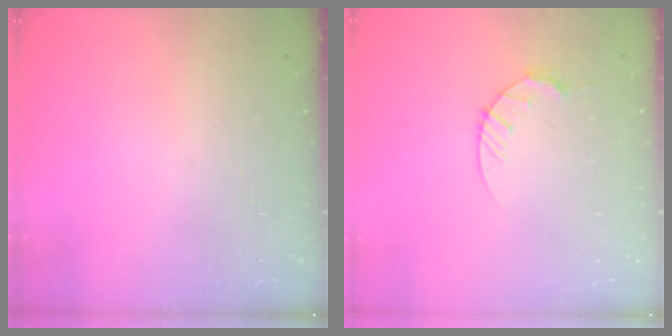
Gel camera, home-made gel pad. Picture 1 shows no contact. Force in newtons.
{"total": 5.1, "press": 5.0, "slide": 0.6}